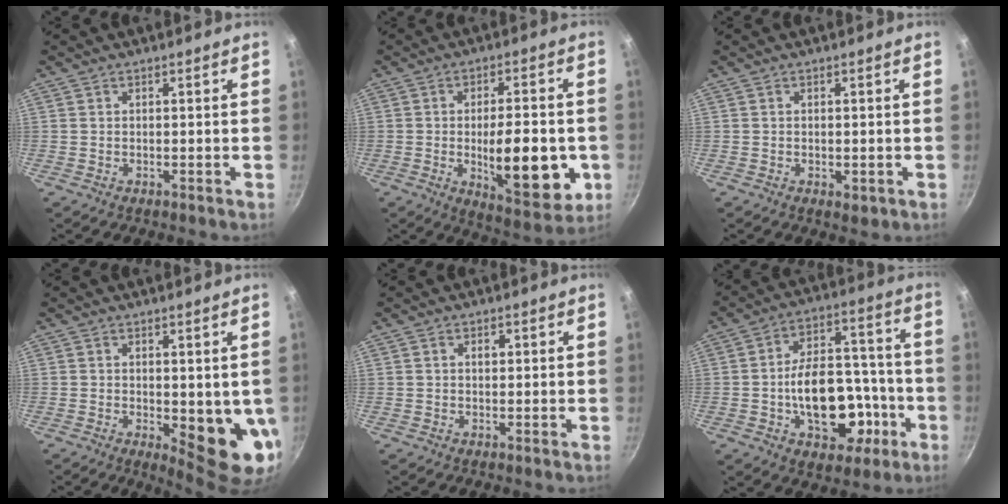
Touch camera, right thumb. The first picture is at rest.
{"total": 17.0, "force": [-3.0, 6.8, 15.3], "torque": [-0.190, -0.007, -0.033]}
{"total": 2.1, "force": [-0.5, 1.1, 1.7], "torque": [-0.022, -0.006, -0.006]}
{"total": 10.5, "force": [-0.6, 3.9, 9.7], "torque": [-0.102, -0.021, 0.001]}
{"total": 1.4, "force": [0.3, 0.9, 1.0], "torque": [-0.009, 0.005, 0.004]}
{"total": 19.0, "force": [-5.1, 11.9, 13.9], "torque": [-0.166, 0.055, -0.061]}